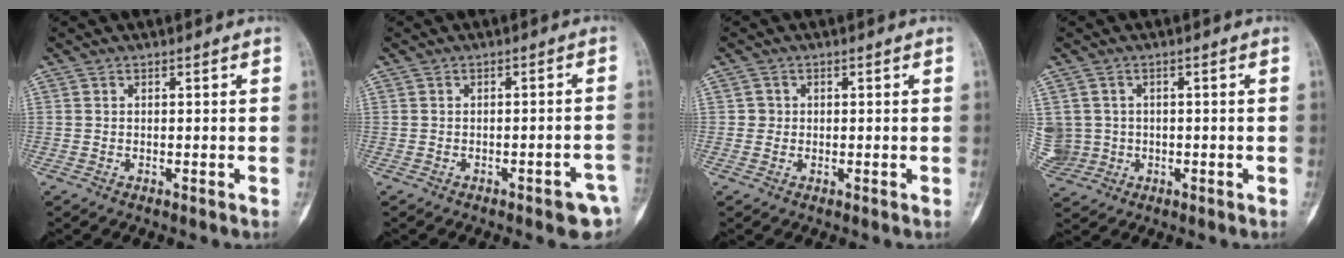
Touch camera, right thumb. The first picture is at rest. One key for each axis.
{"total": 5.4, "fx": -2.7, "fy": 1.7, "fz": 4.4, "tx": -0.047, "ty": 0.014, "tz": -0.027}
{"total": 1.4, "fx": 0.0, "fy": 1.4, "fz": 0.1, "tx": 0.007, "ty": 0.005, "tz": -0.001}
{"total": 7.6, "fx": 0.1, "fy": 7.4, "fz": 1.9, "tx": -0.051, "ty": 0.023, "tz": 0.016}